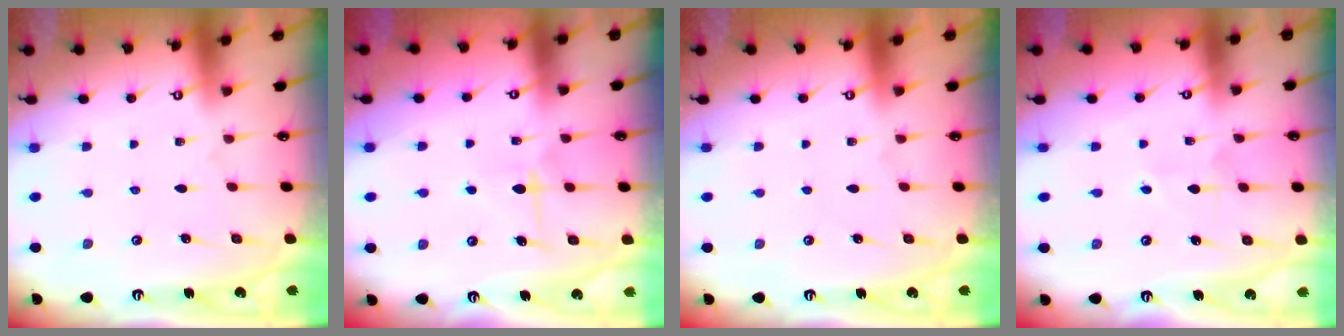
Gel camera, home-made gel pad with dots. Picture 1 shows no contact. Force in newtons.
{"total": 6.8, "press": 6.7, "slide": 0.8}
{"total": 0.0}
{"total": 3.2, "press": 3.2, "slide": 0.4}